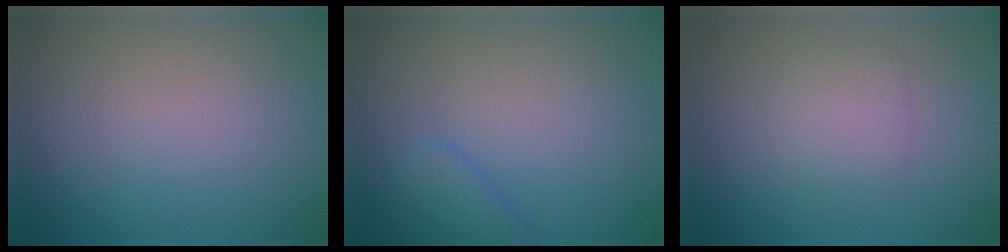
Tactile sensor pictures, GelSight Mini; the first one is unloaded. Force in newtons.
{"total": 1.9, "press": 1.9, "slide": 0.1}
{"total": 2.3, "press": 2.3, "slide": 0.1}